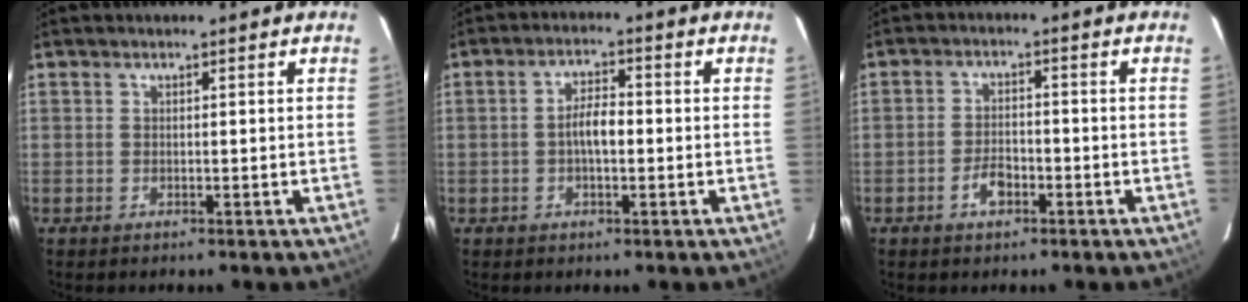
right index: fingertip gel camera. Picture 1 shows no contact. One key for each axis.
{"total": 4.3, "fx": -0.7, "fy": 1.7, "fz": 3.9, "tx": -0.072, "ty": 0.009, "tz": -0.011}
{"total": 4.0, "fx": -2.2, "fy": 2.2, "fz": 2.5, "tx": -0.053, "ty": 0.002, "tz": -0.037}